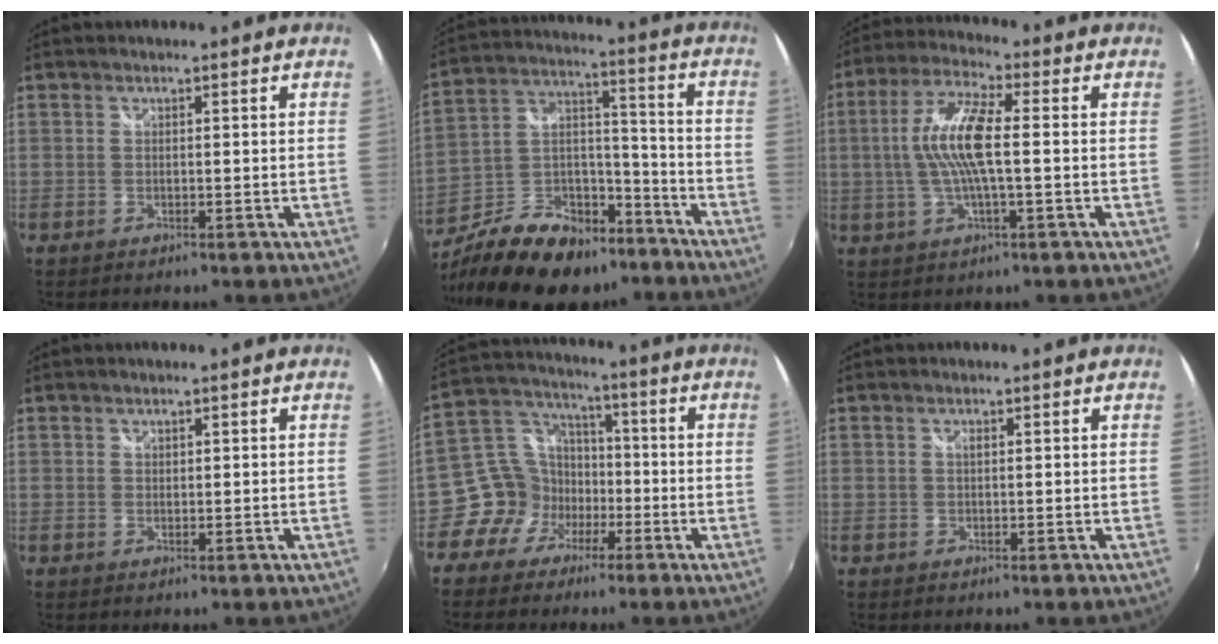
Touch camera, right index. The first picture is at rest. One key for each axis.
{"total": 22.6, "fx": -15.6, "fy": 11.8, "fz": 11.4, "tx": -0.237, "ty": 0.031, "tz": -0.241}
{"total": 11.0, "fx": 0.0, "fy": 2.4, "fz": 10.8, "tx": -0.212, "ty": 0.008, "tz": -0.001}
{"total": 0.5, "fx": 0.4, "fy": 0.4, "fz": 0.1, "tx": -0.001, "ty": 0.001, "tz": 0.006}
{"total": 9.3, "fx": -4.2, "fy": 7.9, "fz": 2.5, "tx": -0.055, "ty": 0.041, "tz": -0.078}
{"total": 0.6, "fx": 0.2, "fy": 0.2, "fz": 0.5, "tx": -0.008, "ty": 0.002, "tz": 0.002}